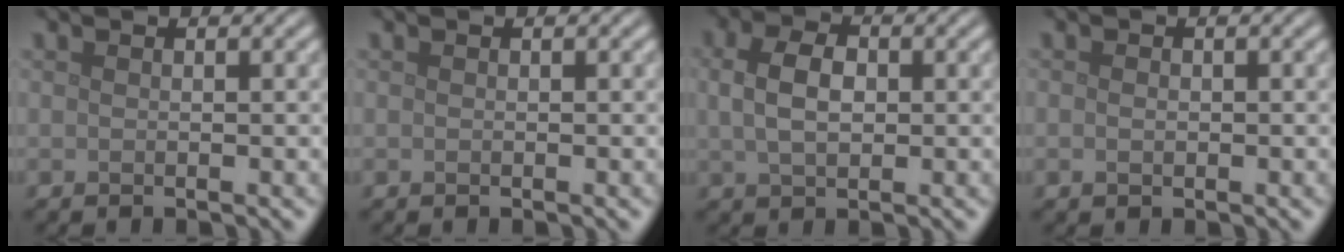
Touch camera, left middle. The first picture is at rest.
{"total": 0.0}
{"total": 3.8, "force": [0.6, 2.4, 2.8], "torque": [-0.061, 0.006, 0.007]}
{"total": 0.8, "force": [-0.1, 0.6, 0.5], "torque": [-0.010, -0.003, -0.002]}